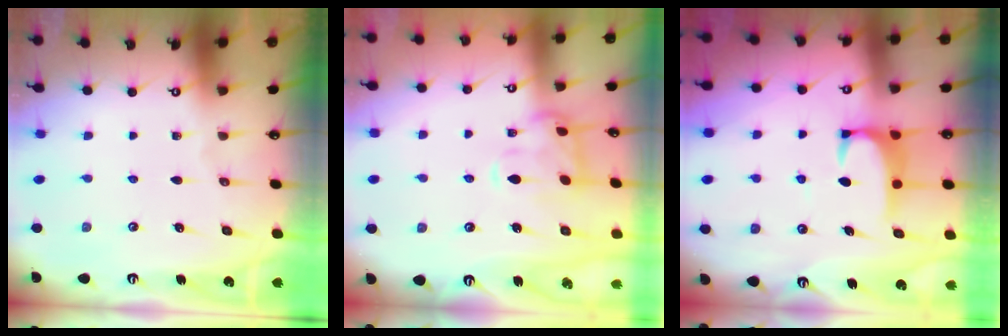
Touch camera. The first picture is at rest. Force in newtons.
{"total": 2.6, "press": 2.5, "slide": 0.7}
{"total": 2.5, "press": 2.4, "slide": 0.7}